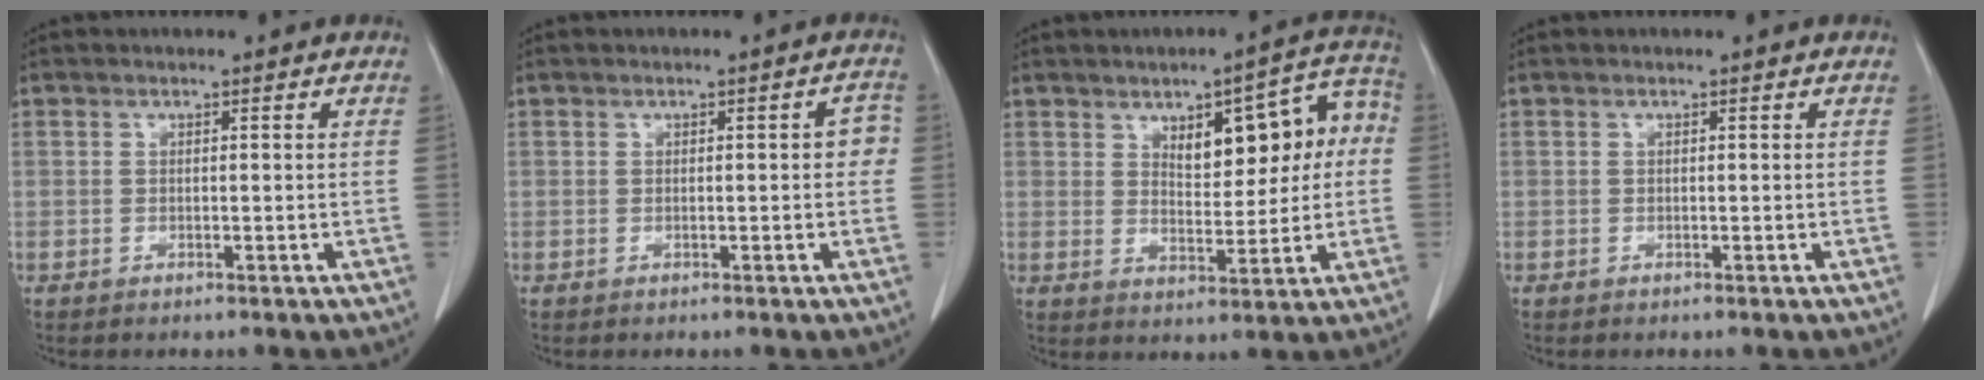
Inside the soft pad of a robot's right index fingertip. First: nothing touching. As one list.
[{"total": 3.2, "force": [0.1, 1.3, 2.9], "torque": [-0.034, 0.021, 0.001]}, {"total": 12.7, "force": [2.9, 5.6, 11.0], "torque": [-0.137, 0.037, 0.049]}, {"total": 0.0}]